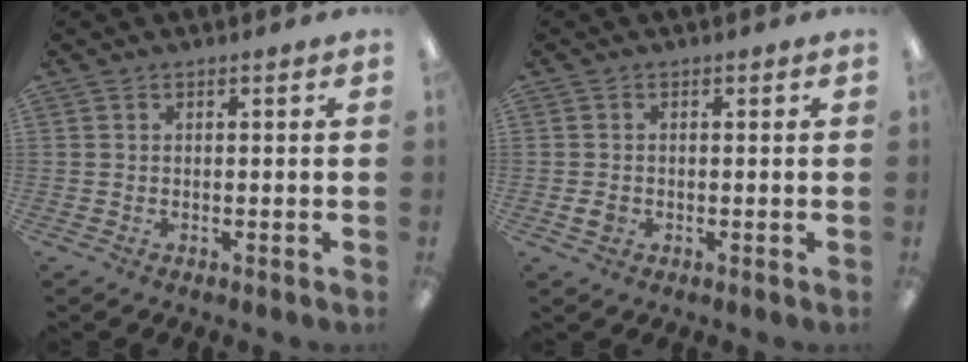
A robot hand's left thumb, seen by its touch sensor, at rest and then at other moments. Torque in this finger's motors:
{"motor_torque": [-0.22, 0.20, -0.41, 0.30, 0.05]}